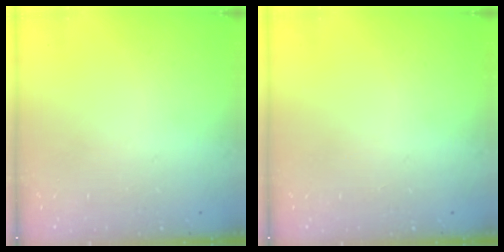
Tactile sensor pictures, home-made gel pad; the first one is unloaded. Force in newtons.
{"total": 0.0}